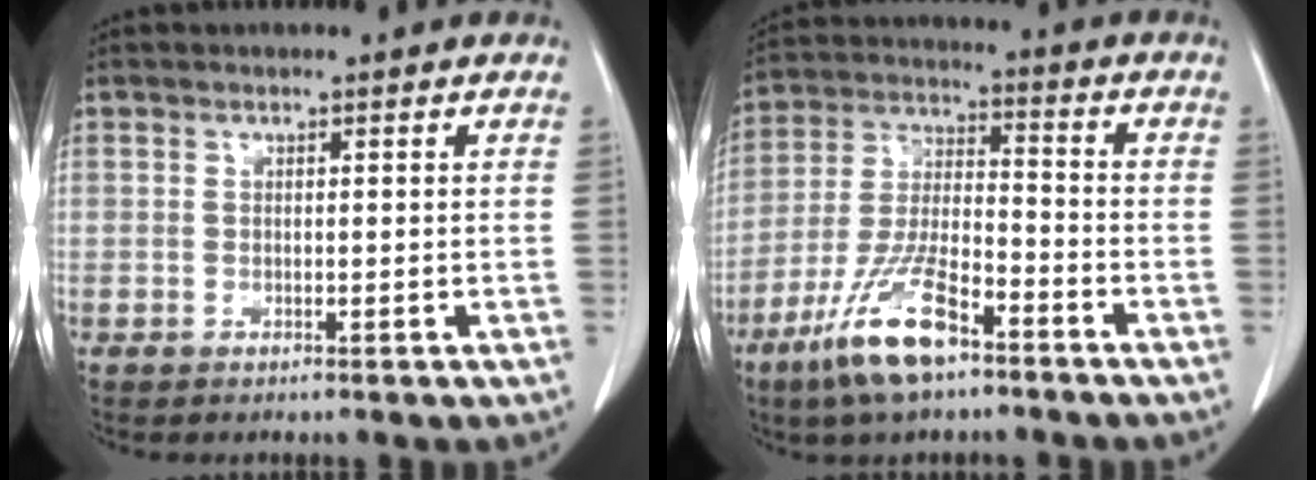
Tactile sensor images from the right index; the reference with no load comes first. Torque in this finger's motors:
{"motor_torque": [0.83, -0.85, 0.08, -0.01]}